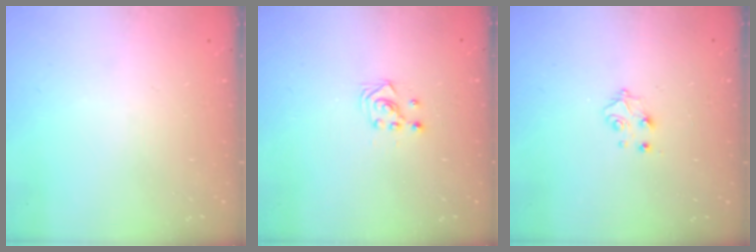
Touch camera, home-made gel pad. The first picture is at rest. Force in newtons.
{"total": 2.9, "press": 2.9, "slide": 0.3}
{"total": 4.4, "press": 4.4, "slide": 0.5}